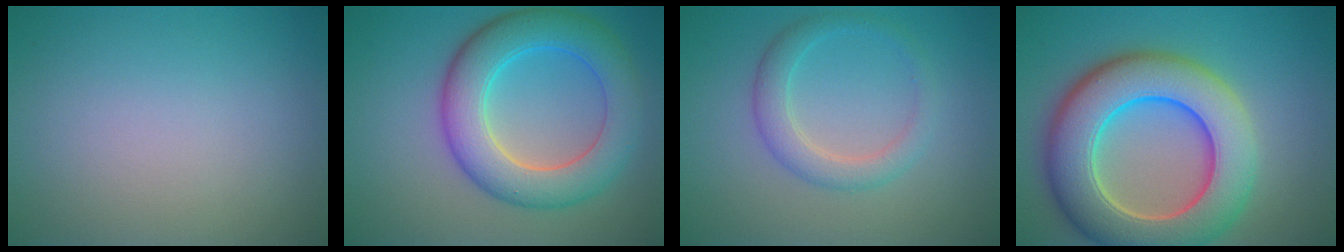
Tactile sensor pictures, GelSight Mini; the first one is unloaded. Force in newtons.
{"total": 7.7, "press": 7.7, "slide": 0.0}
{"total": 2.8, "press": 2.8, "slide": 0.1}
{"total": 11.2, "press": 11.1, "slide": 0.9}